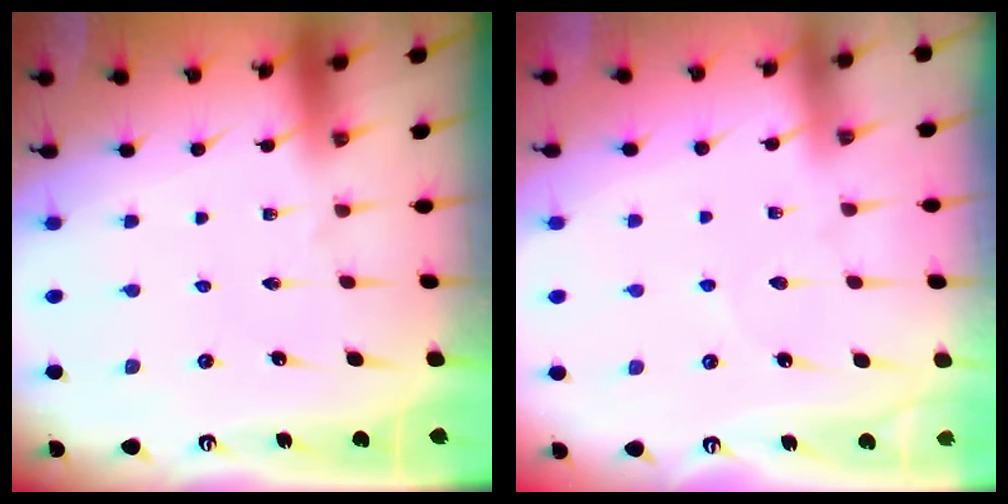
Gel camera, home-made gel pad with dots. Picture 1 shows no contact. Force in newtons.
{"total": 3.8, "press": 3.7, "slide": 0.6}